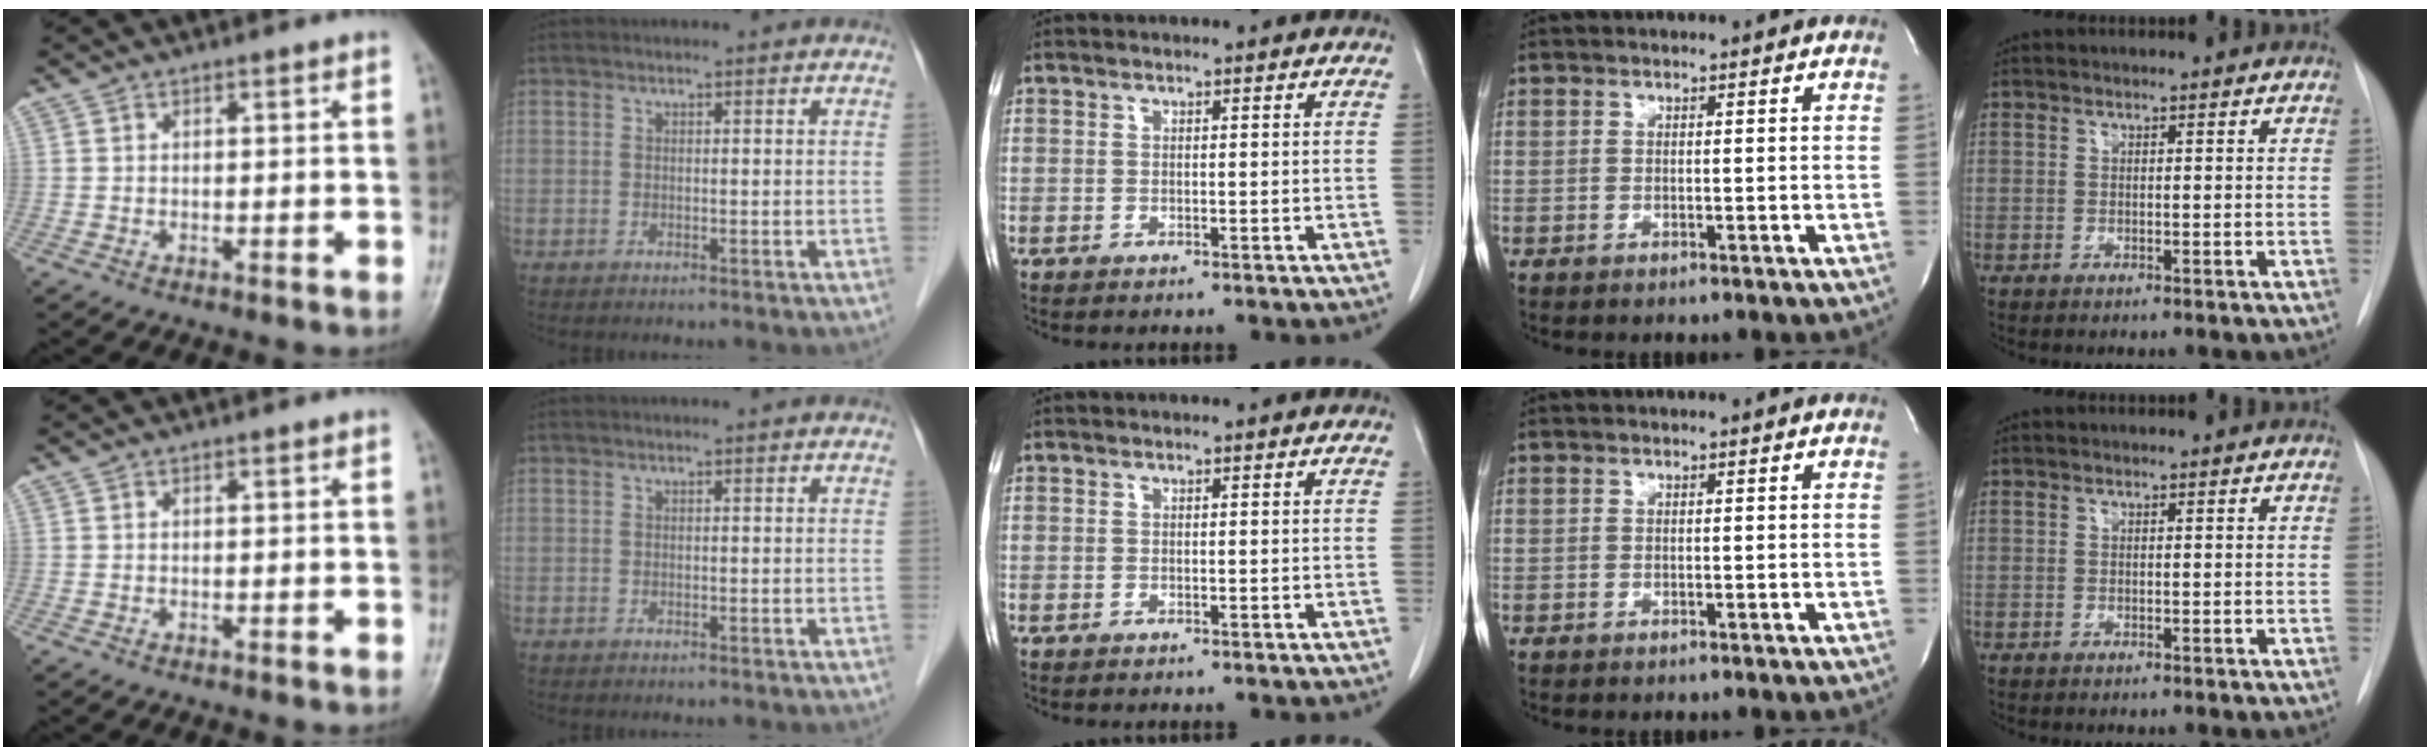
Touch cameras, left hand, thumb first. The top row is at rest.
{}